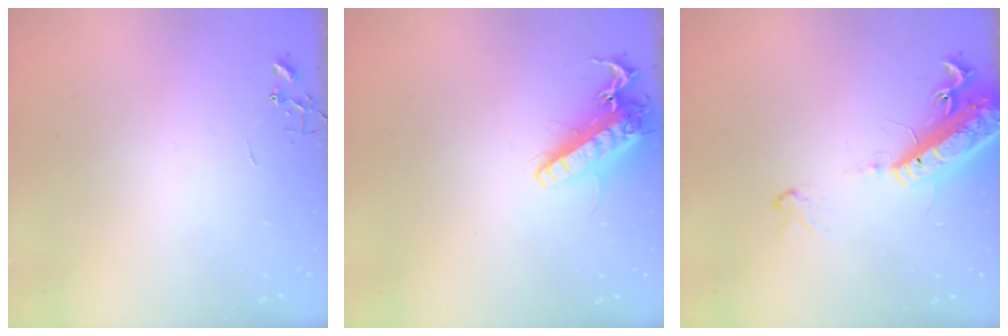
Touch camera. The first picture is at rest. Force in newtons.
{"total": 16.5, "press": 16.3, "slide": 2.7}
{"total": 17.9, "press": 17.5, "slide": 3.9}